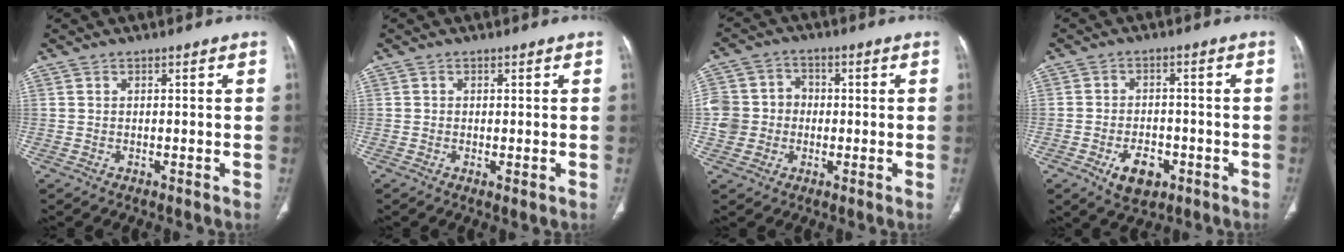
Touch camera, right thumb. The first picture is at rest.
{"total": 1.1, "force": [-0.2, 0.4, 1.0], "torque": [-0.023, -0.005, -0.004]}
{"total": 8.9, "force": [-0.8, 8.3, 3.0], "torque": [-0.040, 0.026, -0.017]}
{"total": 6.9, "force": [-3.1, 4.2, 4.4], "torque": [-0.058, 0.014, -0.044]}